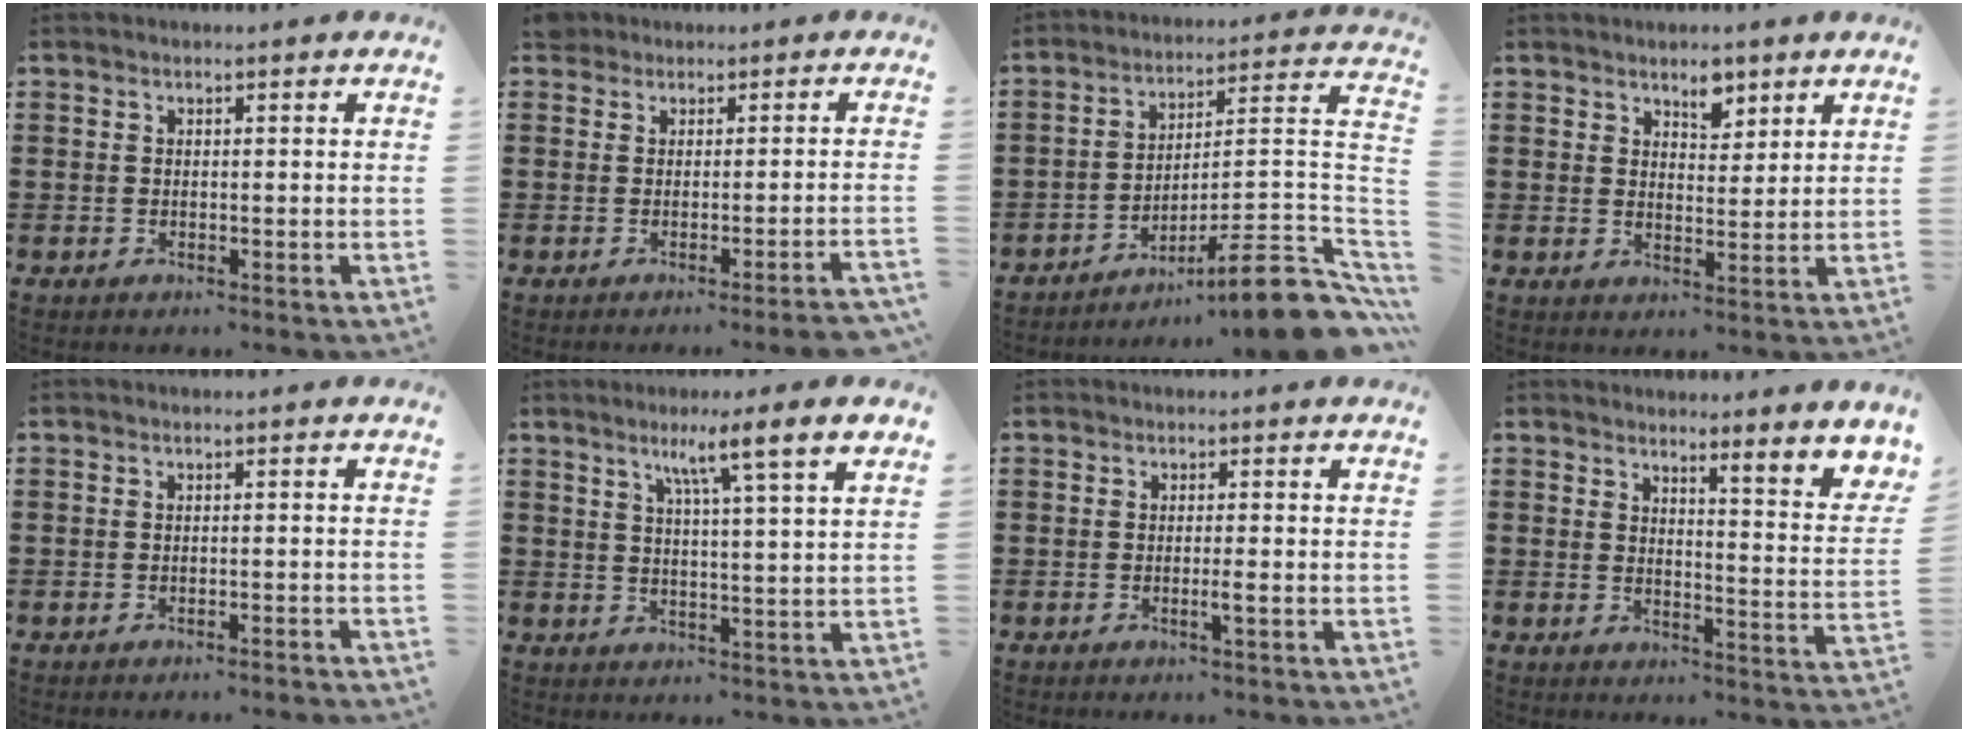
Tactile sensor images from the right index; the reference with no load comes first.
{"total": 1.4, "force": [-0.8, 0.3, 1.2], "torque": [-0.025, 0.003, -0.014]}
{"total": 11.3, "force": [-7.5, 0.6, 8.4], "torque": [-0.115, 0.004, -0.137]}
{"total": 4.1, "force": [3.1, 2.1, 1.8], "torque": [-0.027, 0.002, 0.053]}
{"total": 0.9, "force": [-0.8, -0.2, 0.3], "torque": [-0.007, -0.001, -0.016]}
{"total": 6.1, "force": [3.5, -0.4, 4.9], "torque": [-0.092, -0.012, 0.051]}
{"total": 1.6, "force": [-0.6, -0.1, 1.5], "torque": [-0.025, -0.003, -0.012]}
{"total": 3.7, "force": [3.3, -0.1, 1.7], "torque": [-0.036, -0.030, 0.048]}